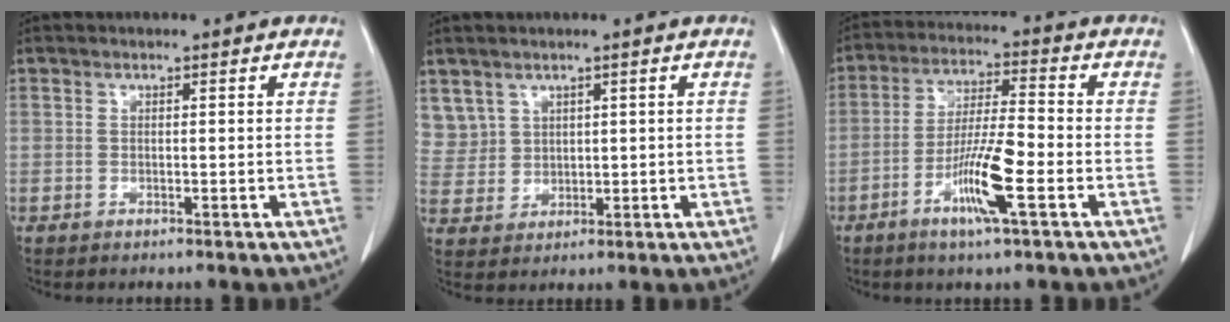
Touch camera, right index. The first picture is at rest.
{"total": 5.9, "force": [3.3, 4.9, 0.3], "torque": [-0.012, 0.014, 0.081]}
{"total": 9.8, "force": [-3.9, 0.5, 8.9], "torque": [-0.169, -0.009, -0.075]}